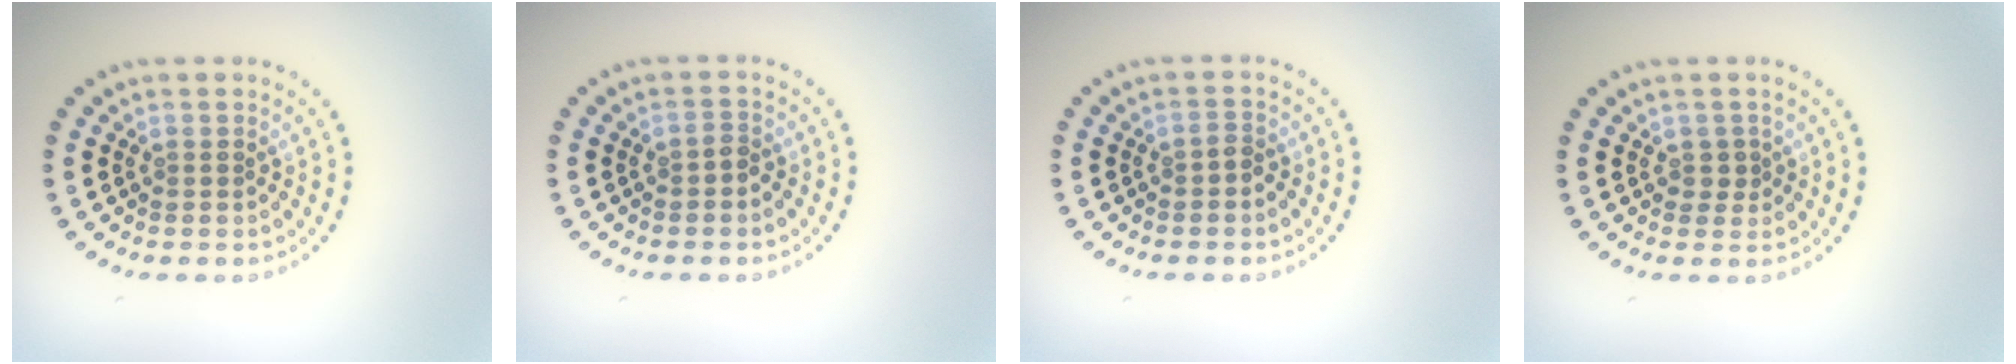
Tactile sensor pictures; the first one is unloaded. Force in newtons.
{"total": 0.9, "press": 0.8, "slide": 0.5}
{"total": 0.9, "press": 0.8, "slide": 0.5}
{"total": 1.0, "press": 0.9, "slide": 0.4}